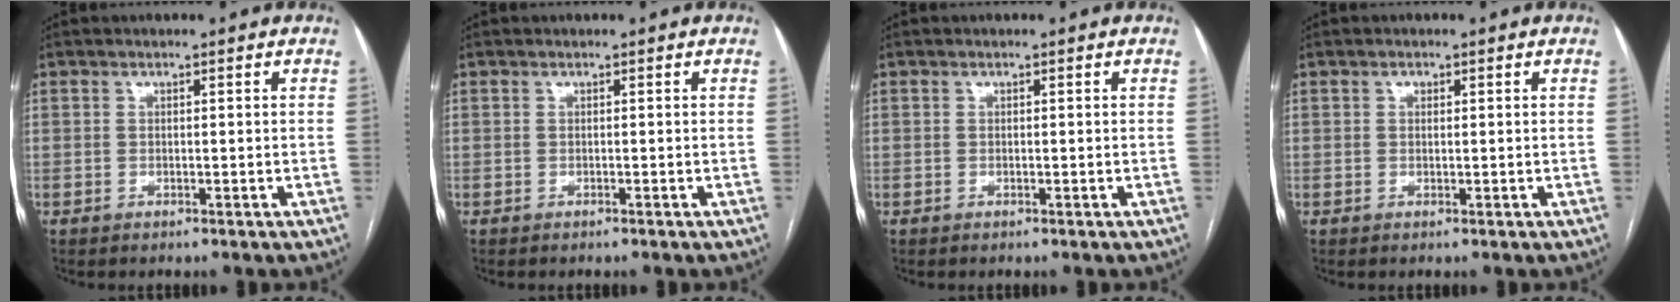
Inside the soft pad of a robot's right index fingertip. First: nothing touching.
{"total": 0.0}
{"total": 0.0}
{"total": 0.7, "force": [0.3, 0.6, 0.3], "torque": [-0.002, 0.001, 0.004]}